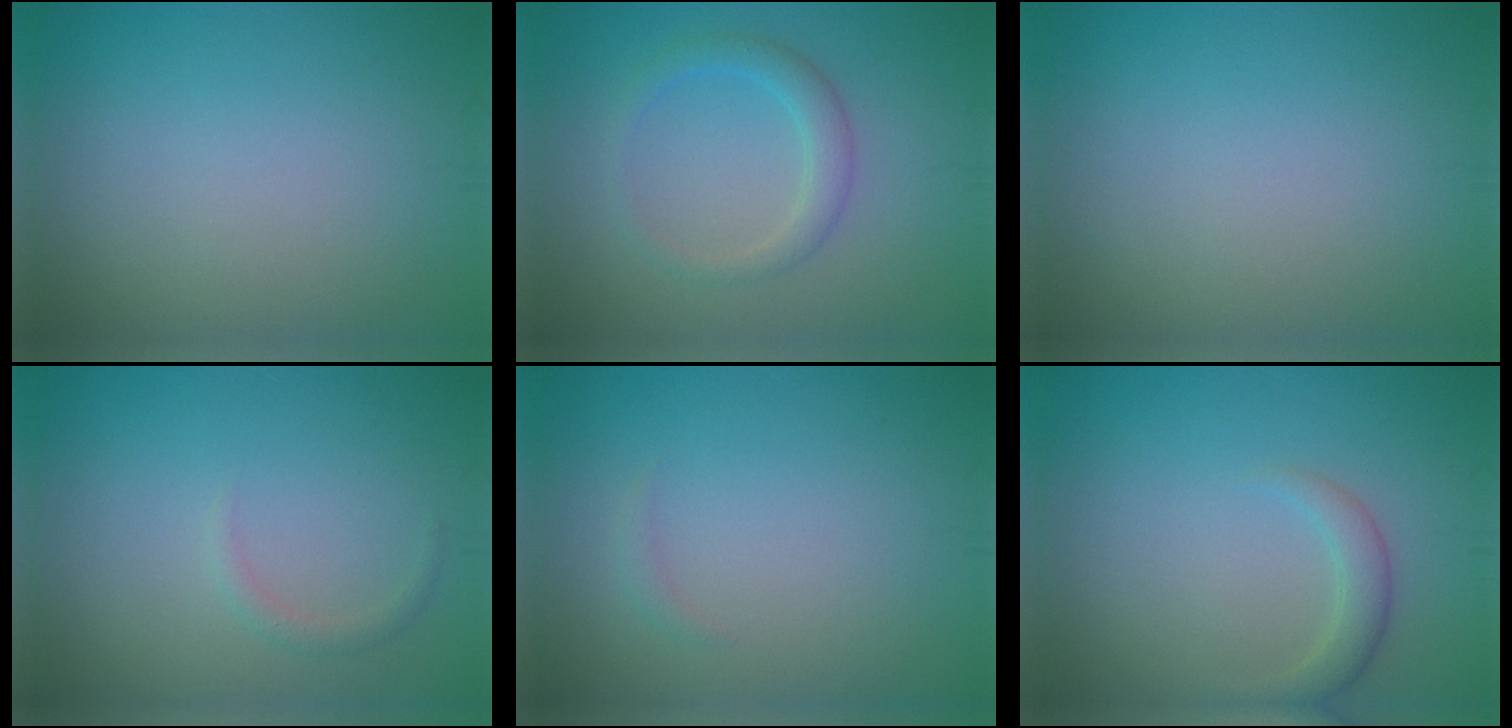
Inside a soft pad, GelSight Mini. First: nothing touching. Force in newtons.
{"total": 2.5, "press": 2.5, "slide": 0.1}
{"total": 0.0}
{"total": 0.9, "press": 0.9, "slide": 0.0}
{"total": 0.6, "press": 0.6, "slide": 0.0}
{"total": 2.0, "press": 2.0, "slide": 0.1}